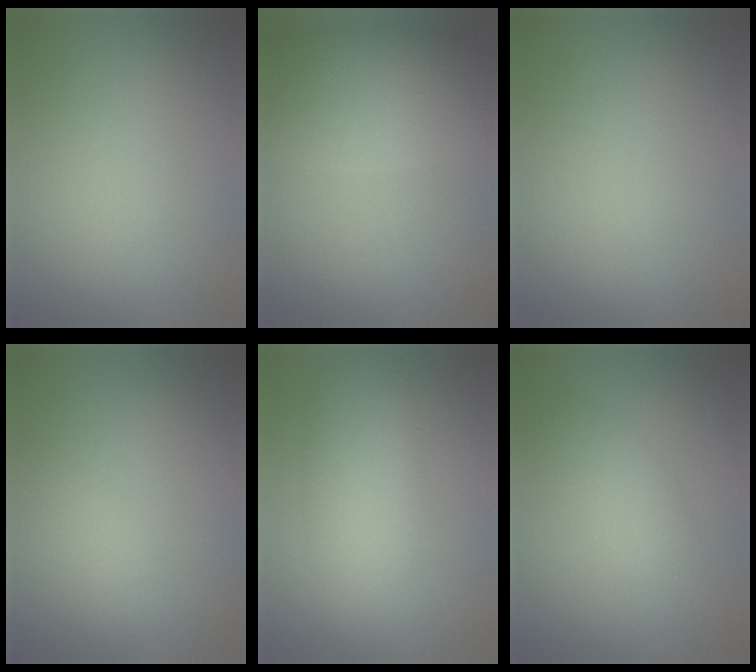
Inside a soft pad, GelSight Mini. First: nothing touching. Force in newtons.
{"total": 7.2, "press": 7.2, "slide": 0.4}
{"total": 0.0}
{"total": 1.8, "press": 1.8, "slide": 0.1}
{"total": 4.5, "press": 4.5, "slide": 0.2}
{"total": 2.9, "press": 2.8, "slide": 0.3}